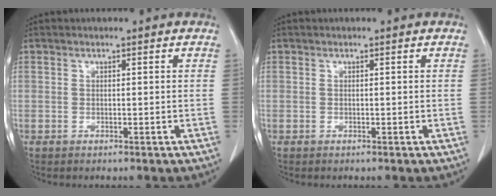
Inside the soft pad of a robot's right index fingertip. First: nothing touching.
{"total": 0.0}